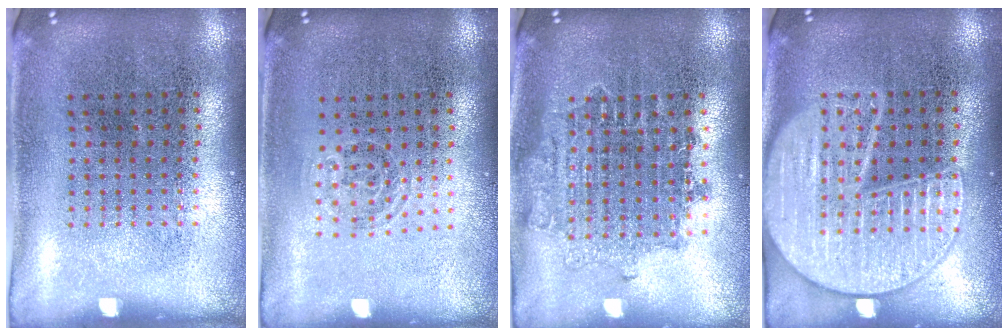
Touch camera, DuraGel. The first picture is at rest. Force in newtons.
{"total": 0.7, "press": 0.4, "slide": 0.6}
{"total": 1.6, "press": 1.3, "slide": 0.8}
{"total": 3.0, "press": 3.0, "slide": 0.2}